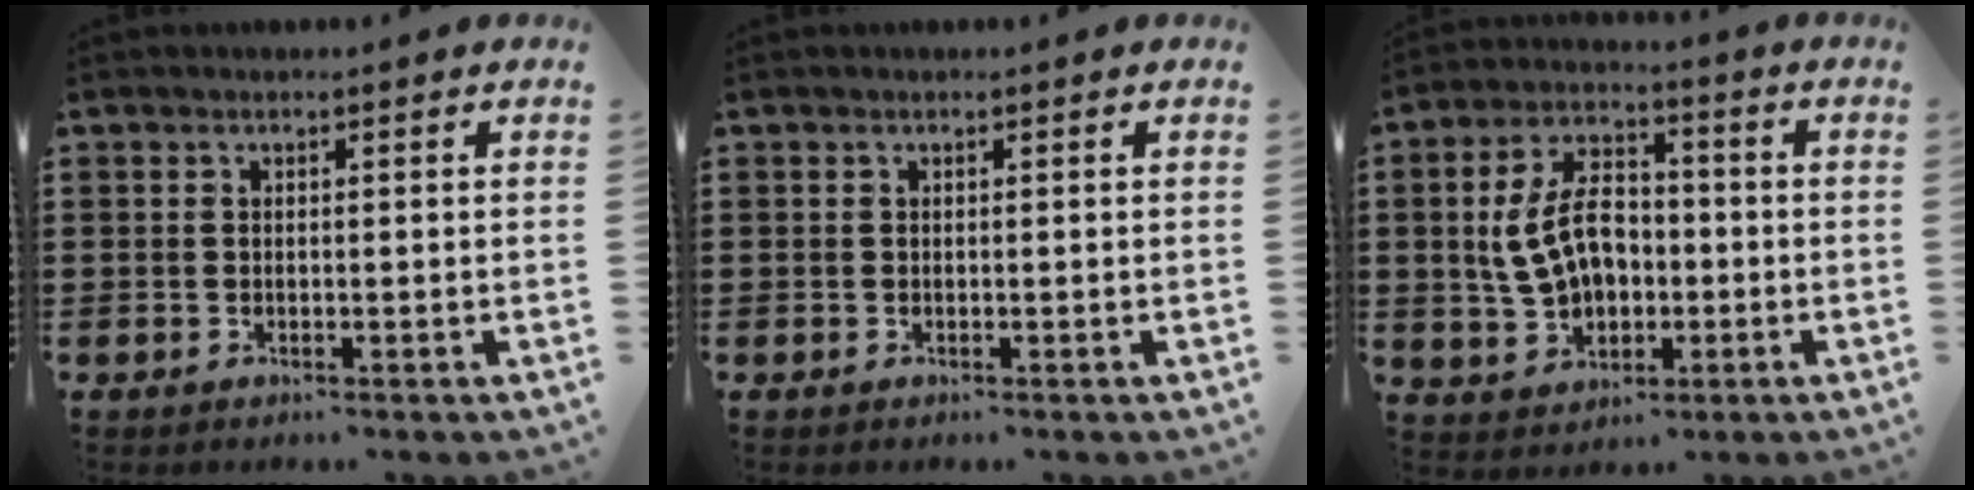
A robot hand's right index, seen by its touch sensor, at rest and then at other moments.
{"total": 0.0}
{"total": 9.6, "force": [-0.3, 6.2, 7.4], "torque": [-0.161, 0.010, -0.010]}